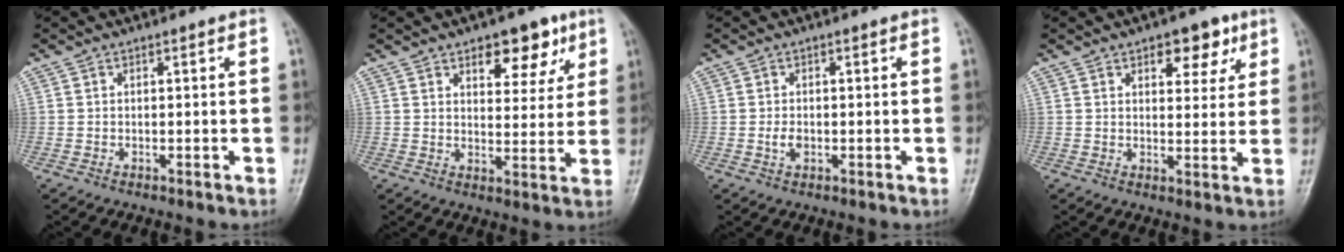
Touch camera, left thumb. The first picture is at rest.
{"total": 9.5, "force": [5.3, 5.0, 6.1], "torque": [-0.044, -0.024, 0.072]}
{"total": 1.9, "force": [-0.5, 1.2, 1.3], "torque": [-0.021, 0.001, -0.009]}
{"total": 7.2, "force": [3.9, 3.9, 4.7], "torque": [-0.028, -0.015, 0.048]}